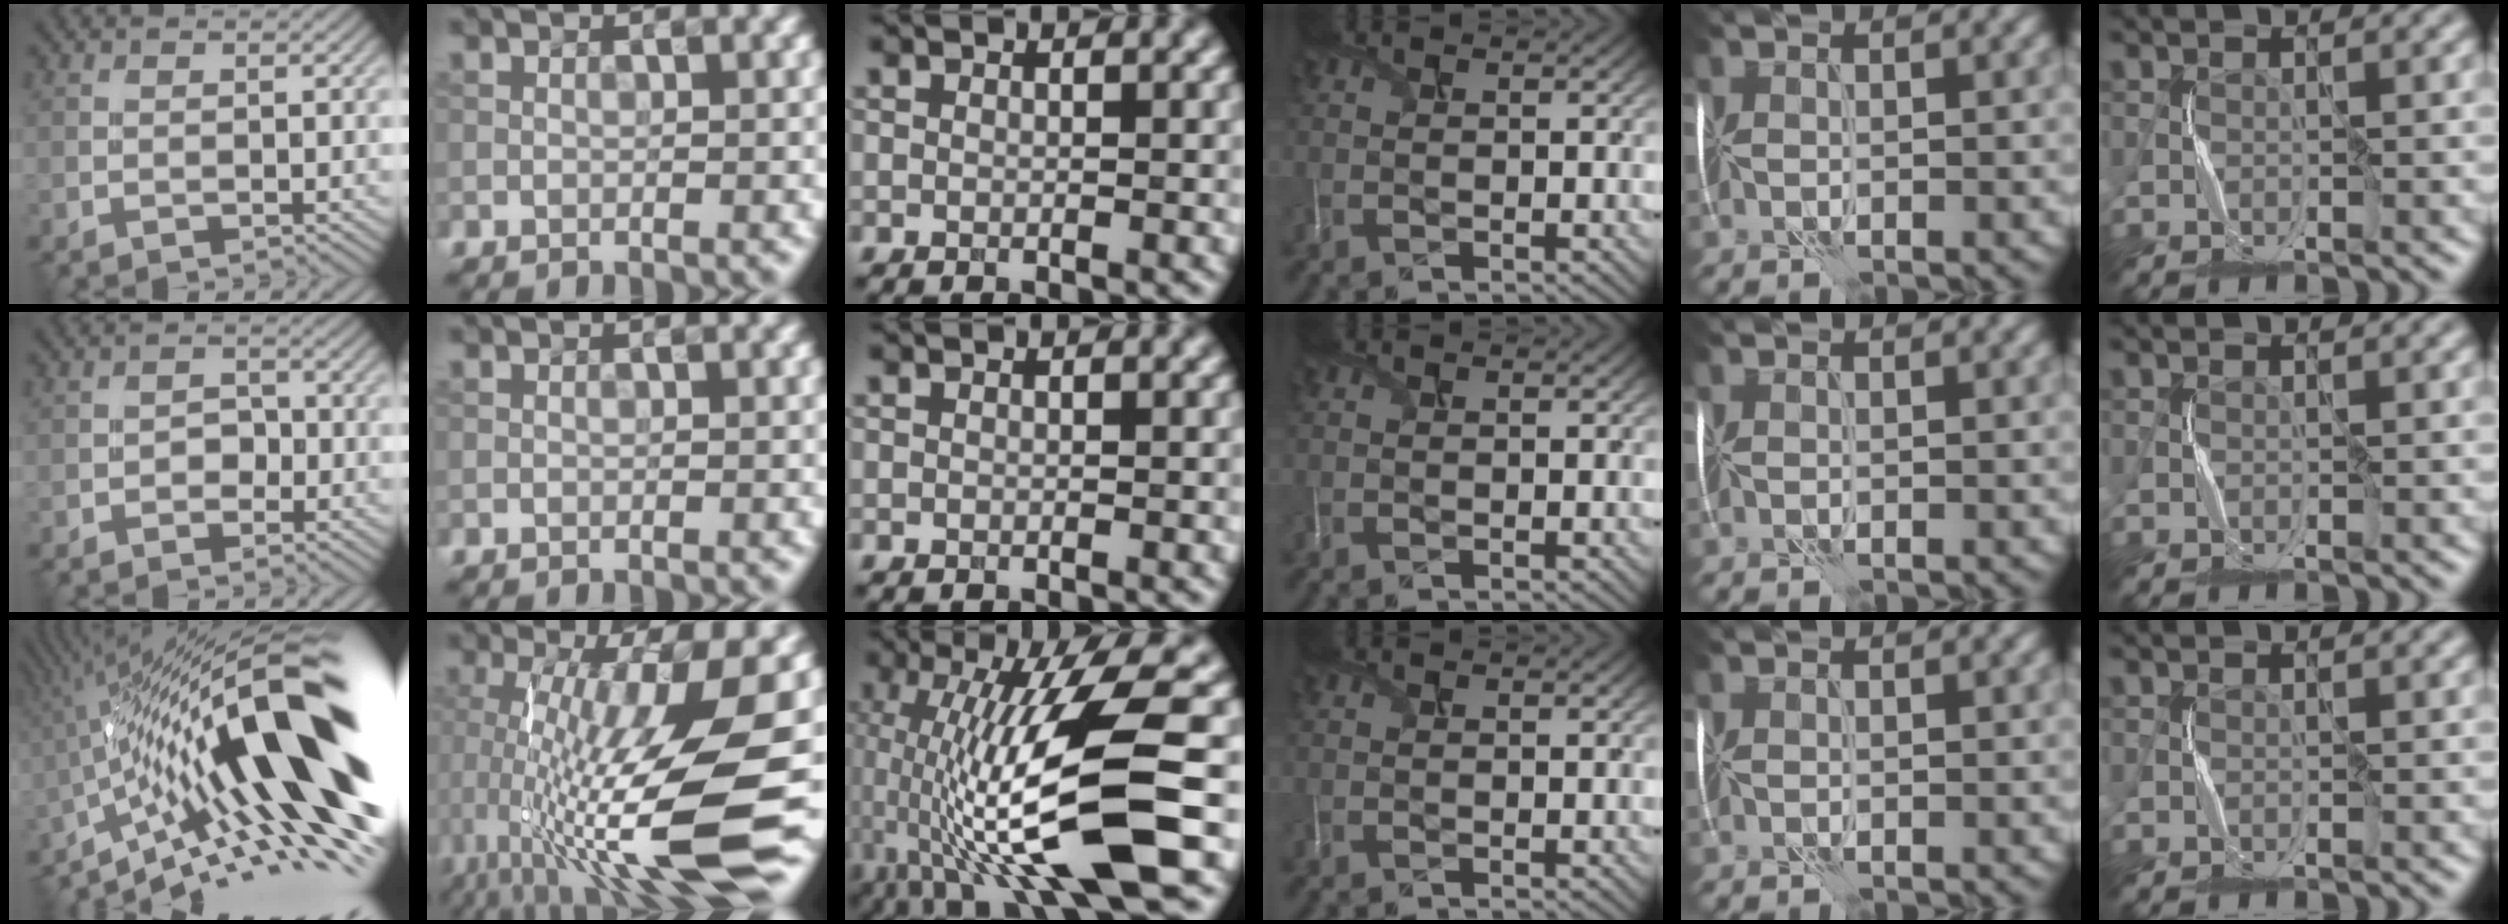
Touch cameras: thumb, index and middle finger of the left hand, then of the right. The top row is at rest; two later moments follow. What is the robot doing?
{"motion": "shake", "object": "plastic piggy bank"}